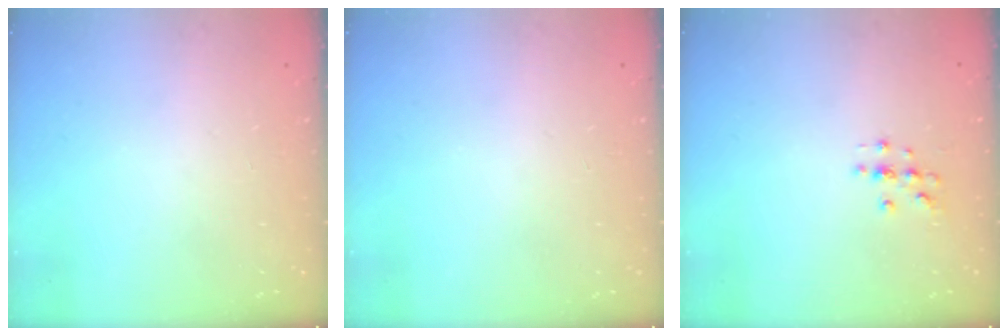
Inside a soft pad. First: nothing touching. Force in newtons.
{"total": 0.0}
{"total": 2.0, "press": 2.0, "slide": 0.2}